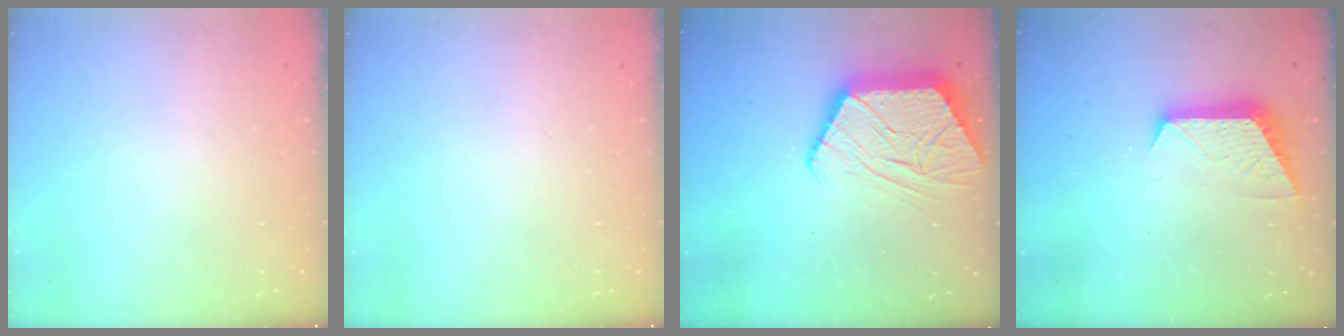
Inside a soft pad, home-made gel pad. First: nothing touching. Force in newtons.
{"total": 0.0}
{"total": 15.1, "press": 15.1, "slide": 1.0}
{"total": 9.5, "press": 9.5, "slide": 0.7}